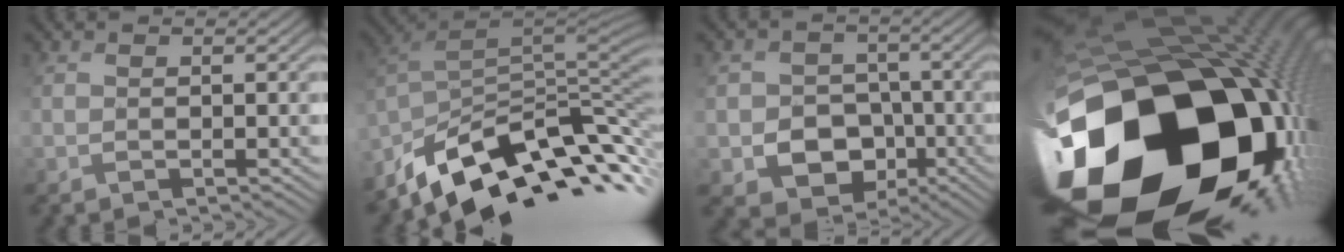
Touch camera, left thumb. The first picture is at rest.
{"total": 12.3, "force": [-8.9, 4.7, 7.2], "torque": [-0.163, 0.000, -0.150]}
{"total": 6.4, "force": [-2.2, 5.7, 2.1], "torque": [-0.042, -0.013, -0.042]}
{"total": 22.1, "force": [-6.7, 15.9, 13.8], "torque": [-0.269, -0.079, -0.065]}